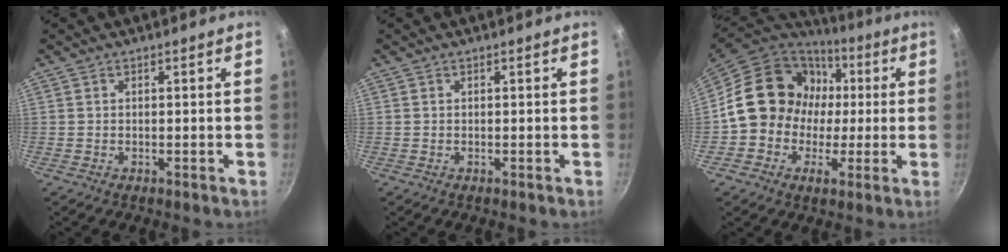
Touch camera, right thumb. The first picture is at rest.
{"total": 0.0}
{"total": 17.4, "force": [1.0, 15.3, 8.3], "torque": [-0.100, 0.026, 0.003]}